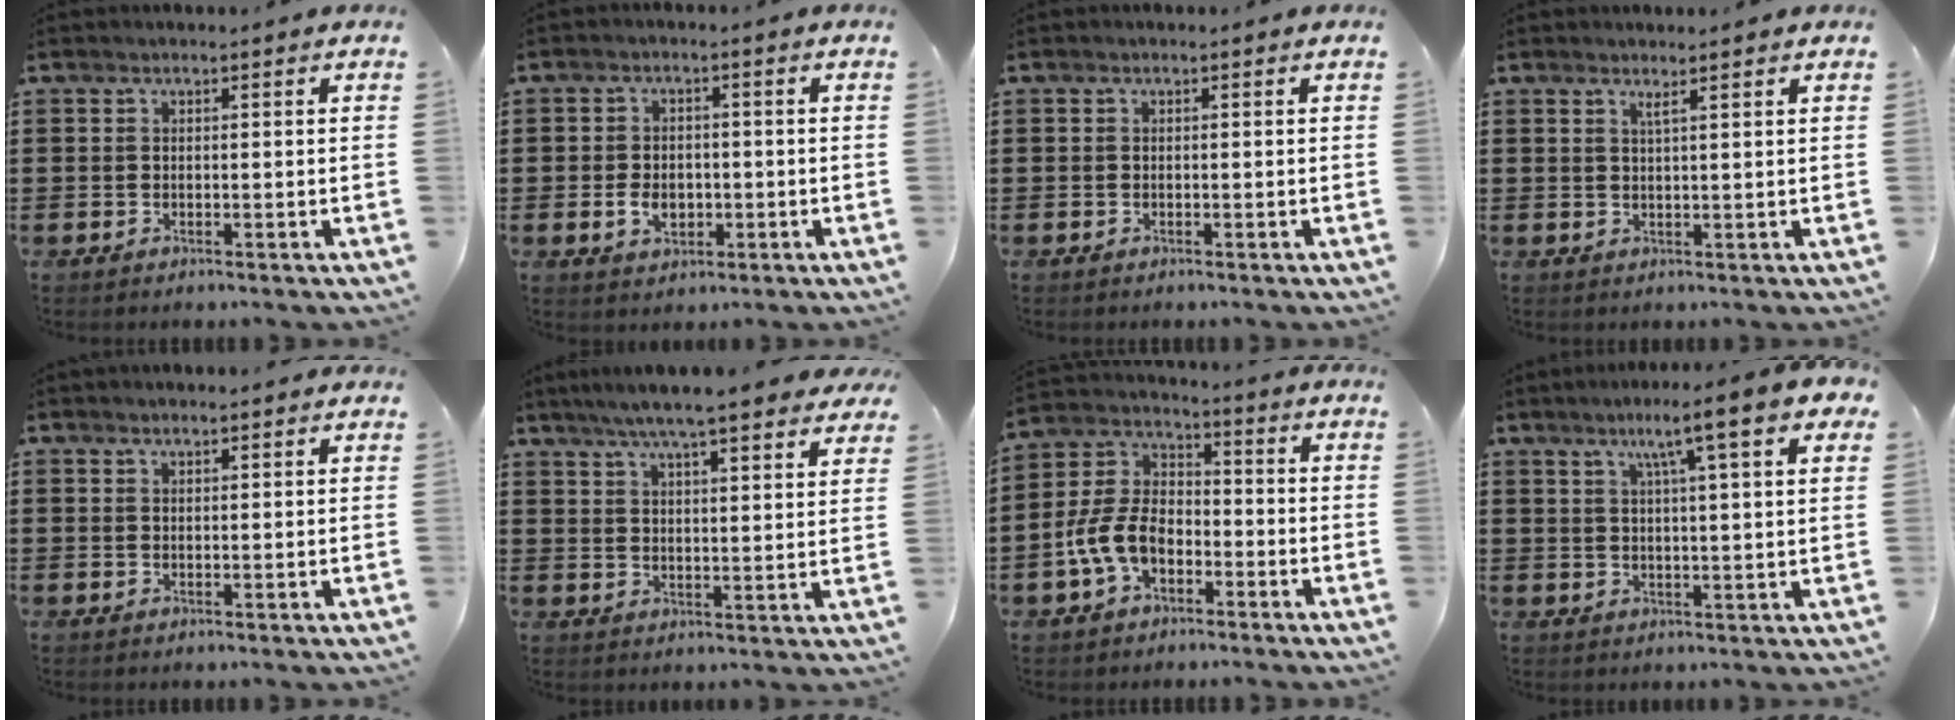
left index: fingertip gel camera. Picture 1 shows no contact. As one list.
[{"total": 3.8, "force": [-0.8, 2.7, 2.5], "torque": [-0.043, 0.000, -0.017]}, {"total": 0.0}, {"total": 1.8, "force": [1.4, -0.1, 1.2], "torque": [-0.026, -0.002, 0.025]}, {"total": 1.2, "force": [1.1, 0.1, 0.3], "torque": [-0.009, 0.000, 0.022]}, {"total": 6.4, "force": [5.6, 0.1, 3.0], "torque": [-0.078, -0.020, 0.097]}, {"total": 7.8, "force": [-3.5, 4.7, 5.1], "torque": [-0.138, 0.006, -0.077]}, {"total": 8.6, "force": [5.1, 0.2, 7.0], "torque": [-0.132, -0.008, 0.079]}]